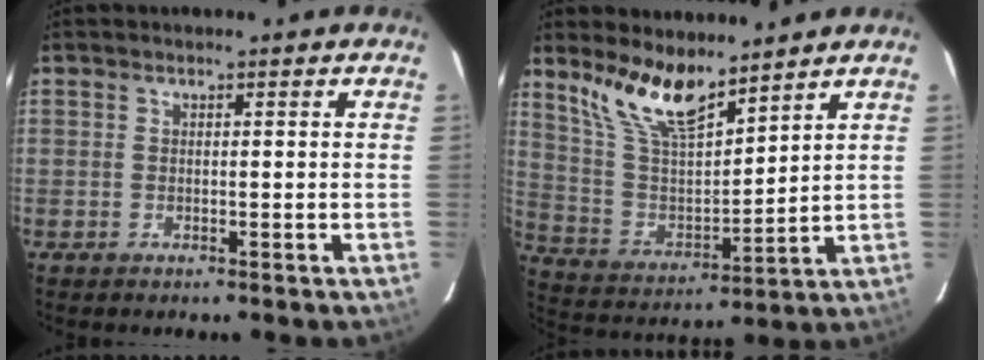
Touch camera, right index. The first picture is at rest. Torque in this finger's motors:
{"motor_torque": [0.77, 1.00, 0.29, 0.10]}